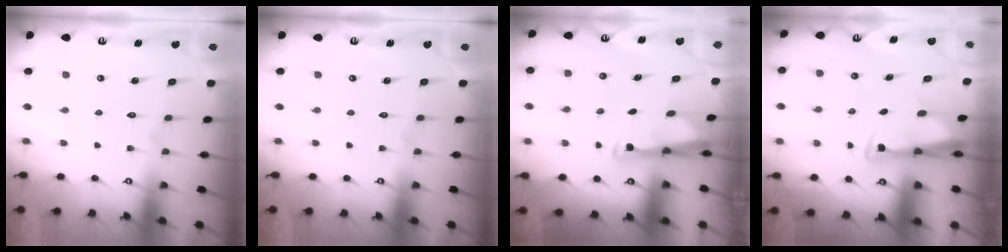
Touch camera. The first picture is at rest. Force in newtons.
{"total": 0.0}
{"total": 3.2, "press": 3.0, "slide": 0.8}
{"total": 2.9, "press": 2.9, "slide": 0.6}